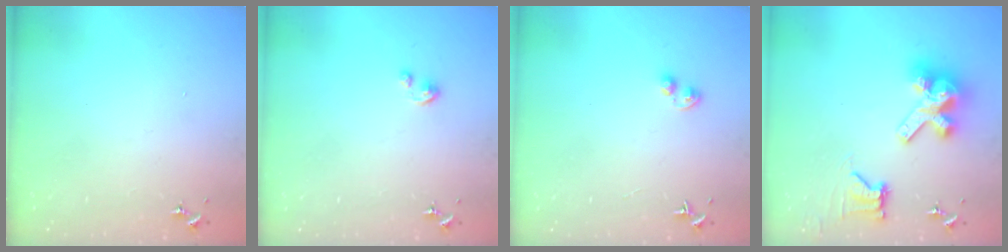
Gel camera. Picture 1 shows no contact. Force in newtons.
{"total": 2.2, "press": 2.2, "slide": 0.2}
{"total": 3.3, "press": 3.2, "slide": 0.8}
{"total": 13.8, "press": 13.7, "slide": 1.8}